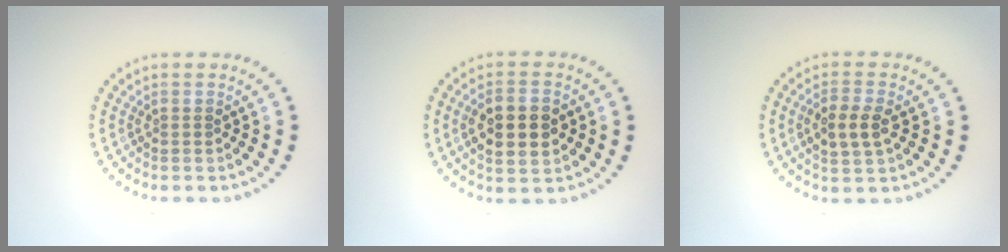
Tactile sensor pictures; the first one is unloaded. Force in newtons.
{"total": 4.9, "press": 4.9, "slide": 0.2}
{"total": 2.9, "press": 2.8, "slide": 0.7}